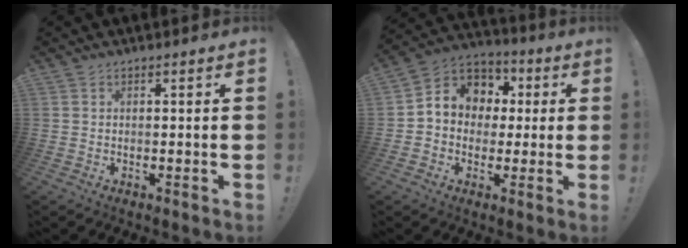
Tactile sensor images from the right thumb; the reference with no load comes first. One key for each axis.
{"total": 9.3, "fx": 1.0, "fy": 8.5, "fz": 3.5, "tx": -0.046, "ty": 0.000, "tz": 0.026}